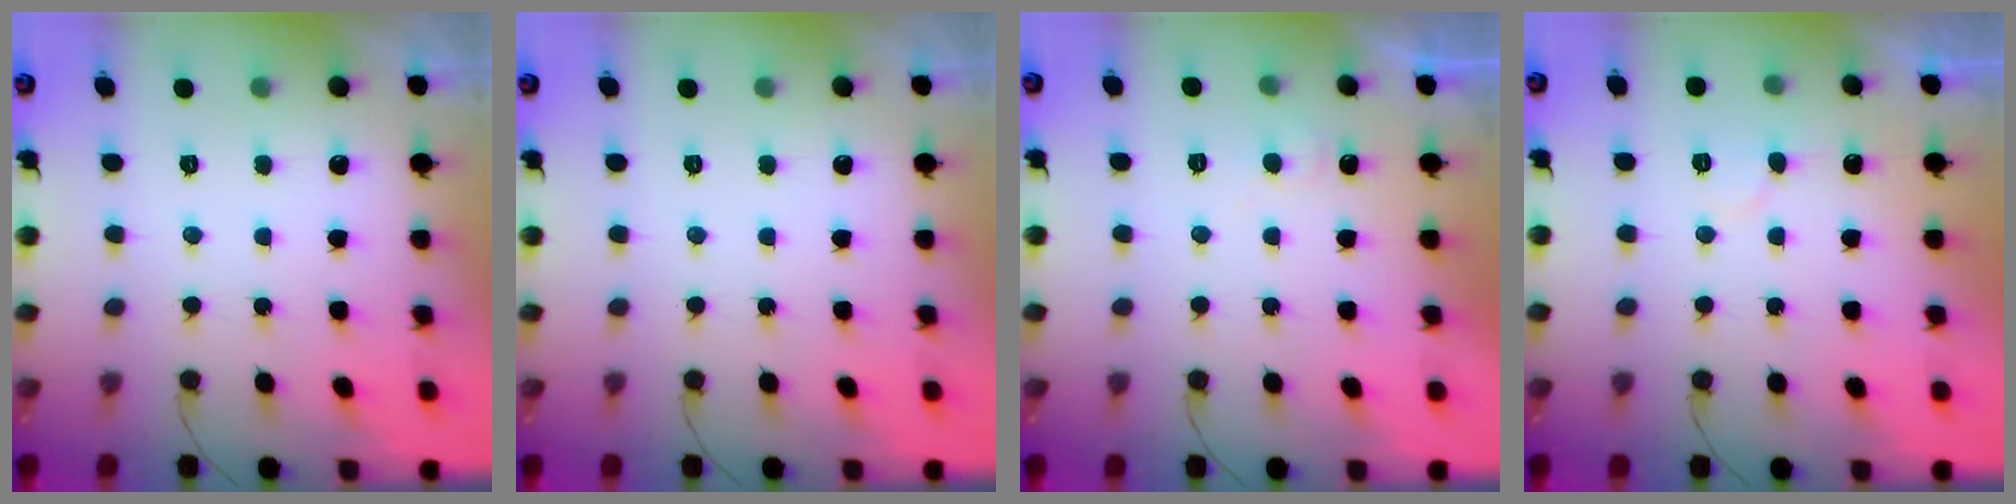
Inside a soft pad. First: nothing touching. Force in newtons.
{"total": 0.0}
{"total": 3.8, "press": 3.8, "slide": 0.4}
{"total": 4.9, "press": 4.9, "slide": 0.5}